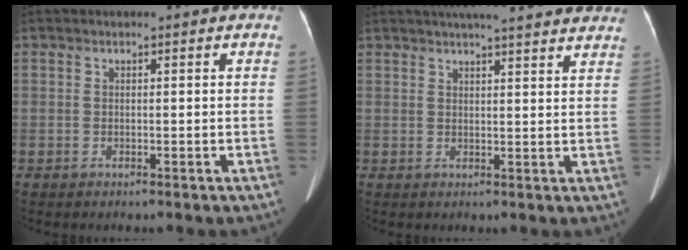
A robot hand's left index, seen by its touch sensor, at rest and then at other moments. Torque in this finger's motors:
{"motor_torque": [0.57, -0.87, 0.18, 0.07]}